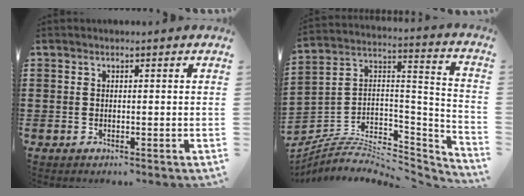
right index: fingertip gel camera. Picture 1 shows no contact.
{"total": 6.8, "force": [-5.1, 3.2, 3.0], "torque": [-0.066, 0.000, -0.102]}